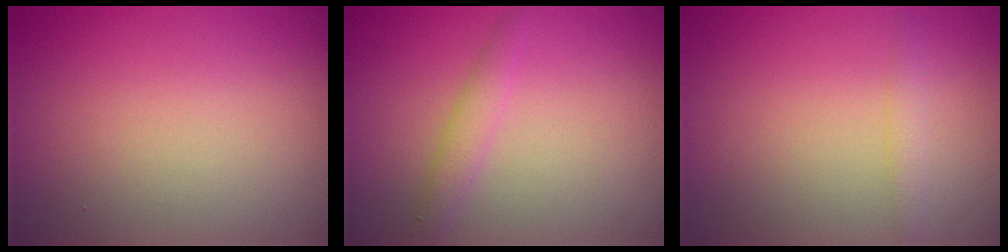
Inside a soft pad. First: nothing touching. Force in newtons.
{"total": 1.6, "press": 1.6, "slide": 0.0}
{"total": 1.3, "press": 1.3, "slide": 0.1}